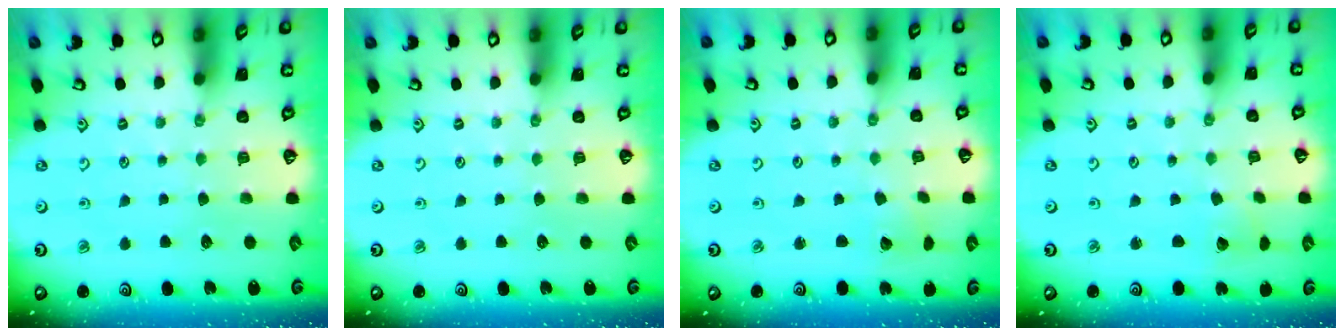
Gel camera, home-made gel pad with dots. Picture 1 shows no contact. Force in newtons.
{"total": 0.0}
{"total": 2.0, "press": 2.0, "slide": 0.2}
{"total": 2.0, "press": 2.0, "slide": 0.1}